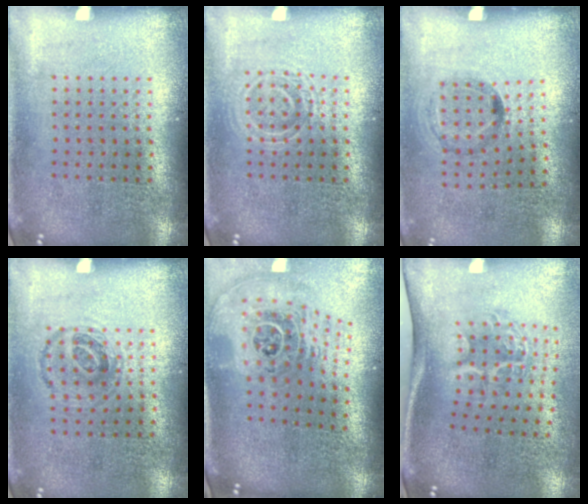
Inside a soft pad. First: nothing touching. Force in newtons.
{"total": 1.7, "press": 1.7, "slide": 0.4}
{"total": 1.2, "press": 0.7, "slide": 1.0}
{"total": 0.9, "press": 0.8, "slide": 0.5}
{"total": 2.4, "press": 1.6, "slide": 1.7}
{"total": 2.0, "press": 1.3, "slide": 1.5}